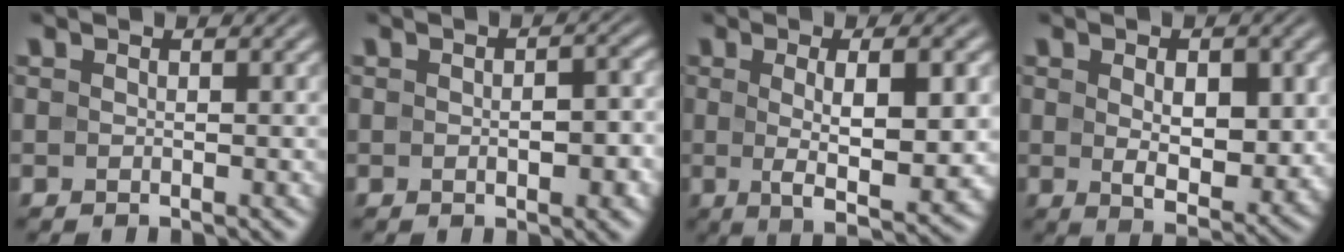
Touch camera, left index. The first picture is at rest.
{"total": 4.3, "force": [-0.6, 2.0, 3.7], "torque": [-0.038, 0.000, -0.003]}
{"total": 8.0, "force": [0.1, 2.1, 7.8], "torque": [-0.119, -0.005, 0.006]}
{"total": 6.0, "force": [0.7, 3.1, 5.1], "torque": [-0.076, -0.012, 0.020]}